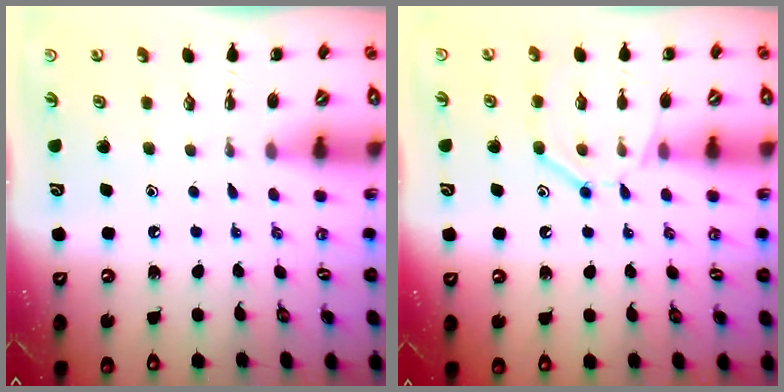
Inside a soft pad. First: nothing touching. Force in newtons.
{"total": 11.6, "press": 11.5, "slide": 1.4}